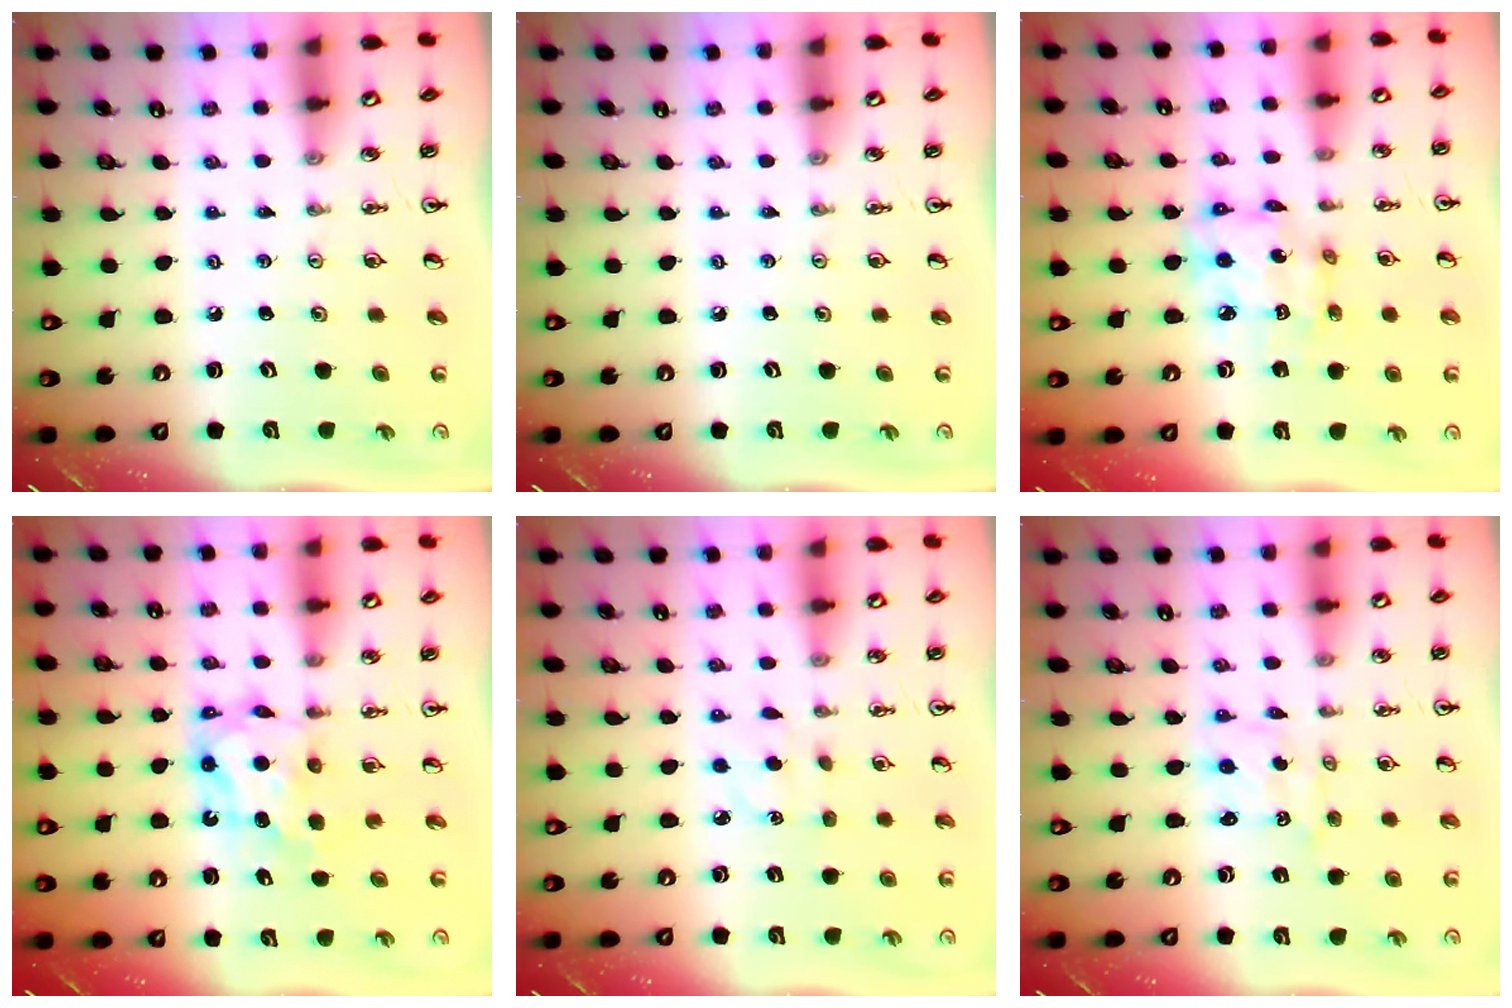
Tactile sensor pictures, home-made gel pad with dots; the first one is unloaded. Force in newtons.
{"total": 0.0}
{"total": 11.4, "press": 11.4, "slide": 0.9}
{"total": 6.4, "press": 6.4, "slide": 0.2}
{"total": 3.8, "press": 3.8, "slide": 0.5}
{"total": 0.0}